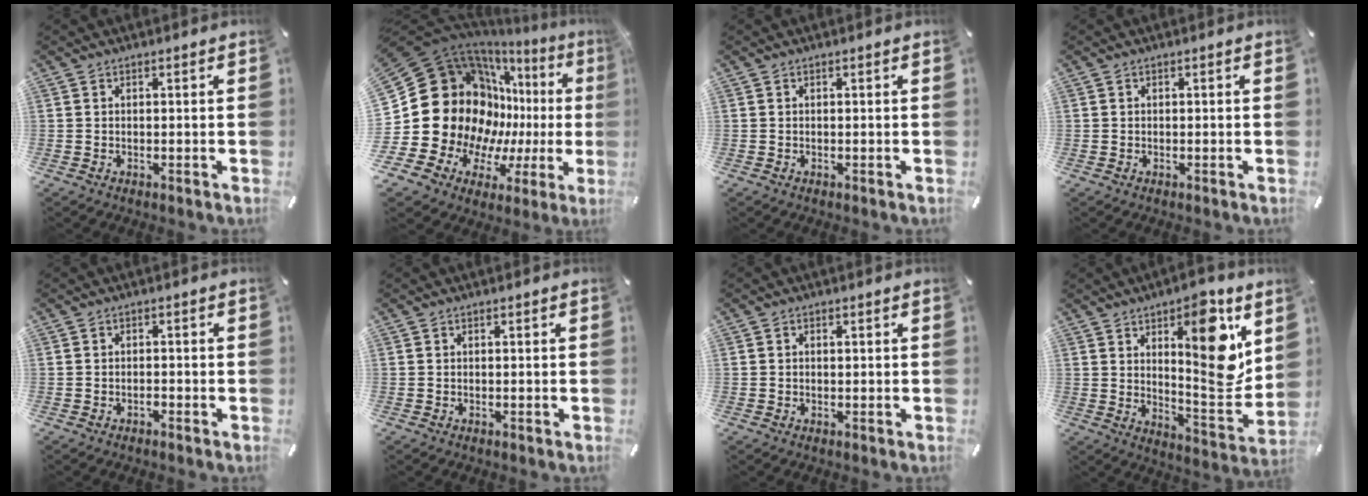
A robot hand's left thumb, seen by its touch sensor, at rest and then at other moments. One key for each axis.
{"total": 28.6, "fx": 2.3, "fy": 21.9, "fz": 18.2, "tx": -0.305, "ty": -0.086, "tz": 0.108}
{"total": 0.0}
{"total": 0.0}
{"total": 1.2, "fx": -0.9, "fy": 0.6, "fz": 0.5, "tx": -0.012, "ty": 0.002, "tz": -0.019}
{"total": 0.0}
{"total": 0.7, "fx": 0.1, "fy": 0.6, "fz": 0.4, "tx": -0.009, "ty": 0.004, "tz": 0.000}
{"total": 17.3, "fx": 7.6, "fy": 6.5, "fz": 14.1, "tx": -0.174, "ty": -0.057, "tz": 0.118}